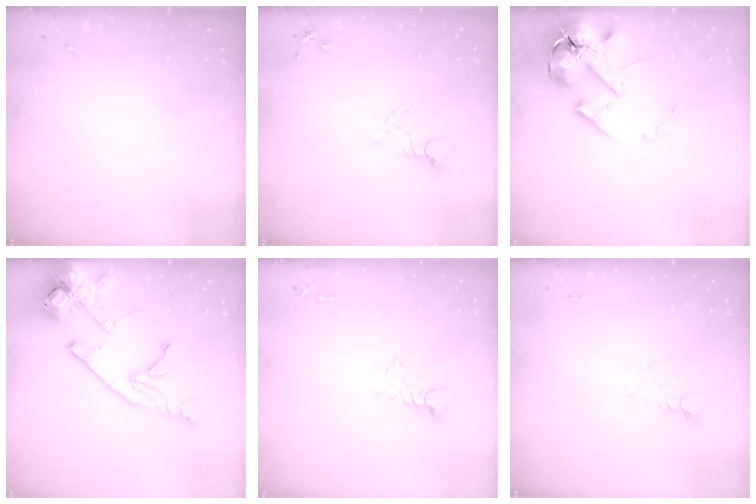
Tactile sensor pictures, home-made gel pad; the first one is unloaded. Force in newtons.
{"total": 6.5, "press": 6.5, "slide": 0.3}
{"total": 18.6, "press": 18.4, "slide": 3.1}
{"total": 23.6, "press": 23.4, "slide": 3.5}
{"total": 6.0, "press": 6.0, "slide": 0.2}
{"total": 4.0, "press": 4.0, "slide": 0.4}